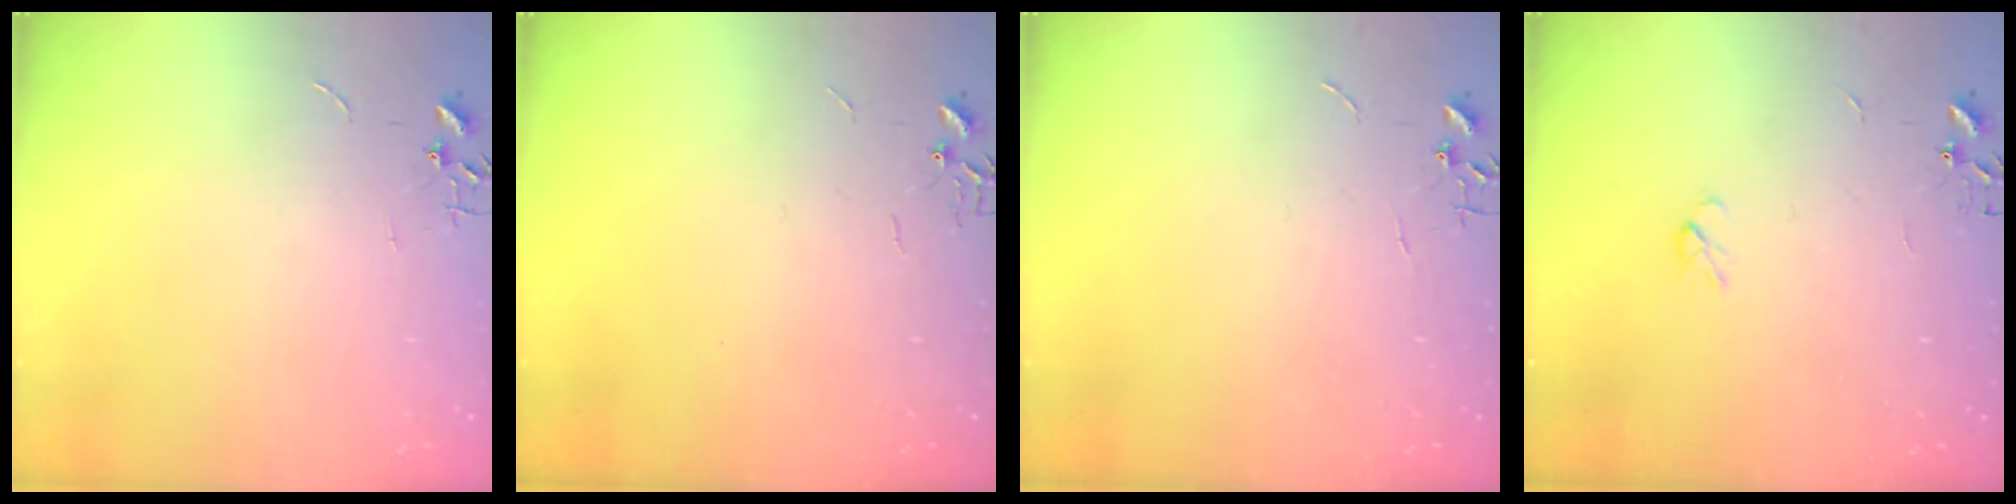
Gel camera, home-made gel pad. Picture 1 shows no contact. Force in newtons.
{"total": 0.0}
{"total": 0.0}
{"total": 4.0, "press": 3.9, "slide": 0.7}